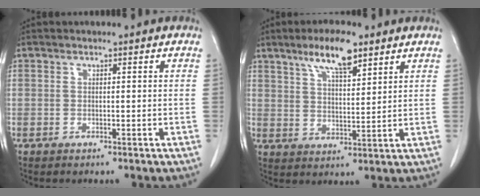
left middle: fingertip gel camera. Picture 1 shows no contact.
{"total": 8.2, "force": [5.5, 1.8, 5.8], "torque": [-0.108, 0.004, 0.099]}